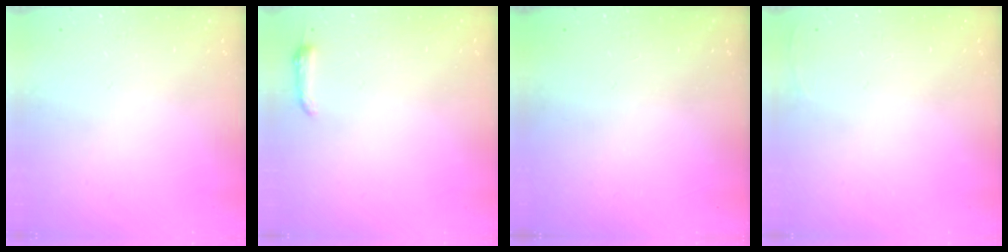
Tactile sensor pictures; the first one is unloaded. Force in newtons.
{"total": 3.7, "press": 3.7, "slide": 0.7}
{"total": 0.0}
{"total": 2.7, "press": 2.6, "slide": 1.0}